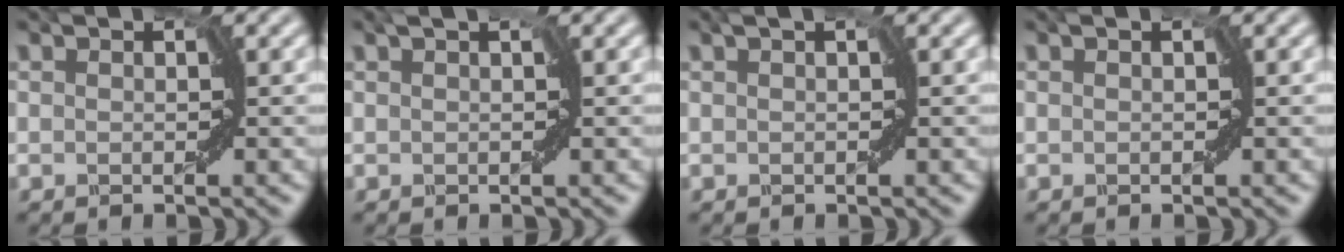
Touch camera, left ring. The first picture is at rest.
{"total": 0.9, "force": [0.5, 0.3, 0.7], "torque": [-0.007, 0.004, 0.001]}
{"total": 0.6, "force": [0.3, 0.1, 0.5], "torque": [-0.009, 0.002, 0.002]}
{"total": 0.0}